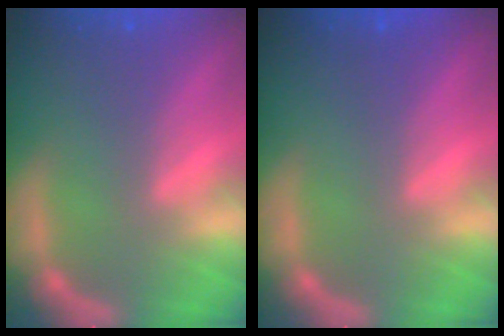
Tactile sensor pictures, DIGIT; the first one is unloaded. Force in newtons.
{"total": 0.0}